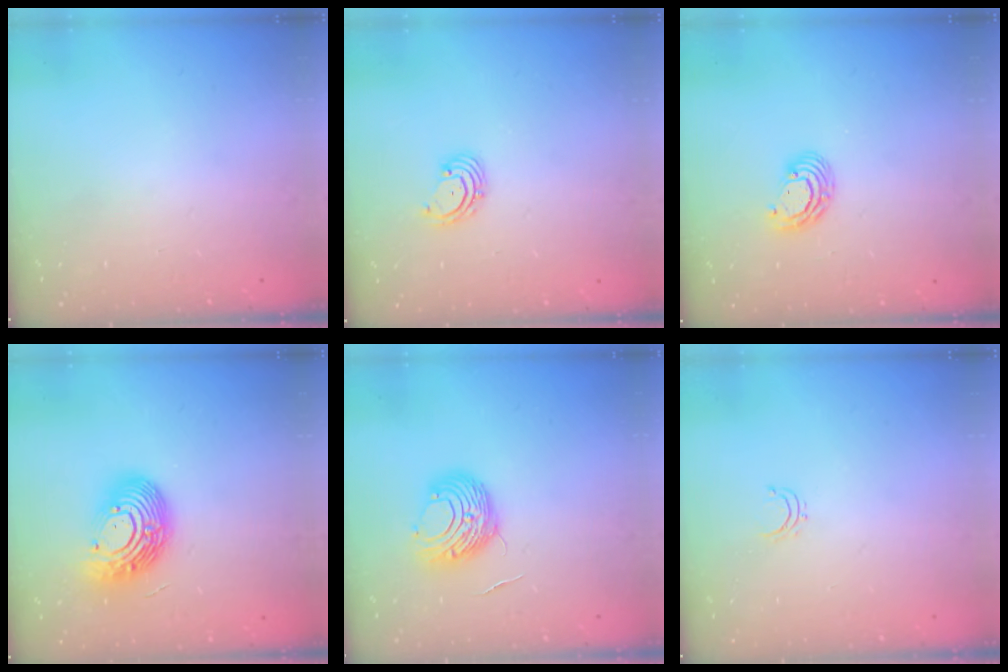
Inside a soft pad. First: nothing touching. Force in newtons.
{"total": 2.6, "press": 2.5, "slide": 0.6}
{"total": 6.7, "press": 6.7, "slide": 0.6}
{"total": 15.1, "press": 15.1, "slide": 1.4}
{"total": 10.2, "press": 10.2, "slide": 0.8}
{"total": 3.6, "press": 3.6, "slide": 0.3}